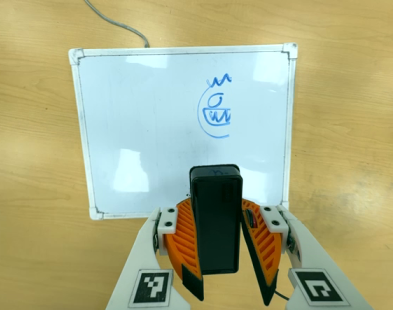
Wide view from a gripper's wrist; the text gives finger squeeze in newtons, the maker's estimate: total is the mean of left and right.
{"total": 7.9, "left": 8.5, "right": 7.2}